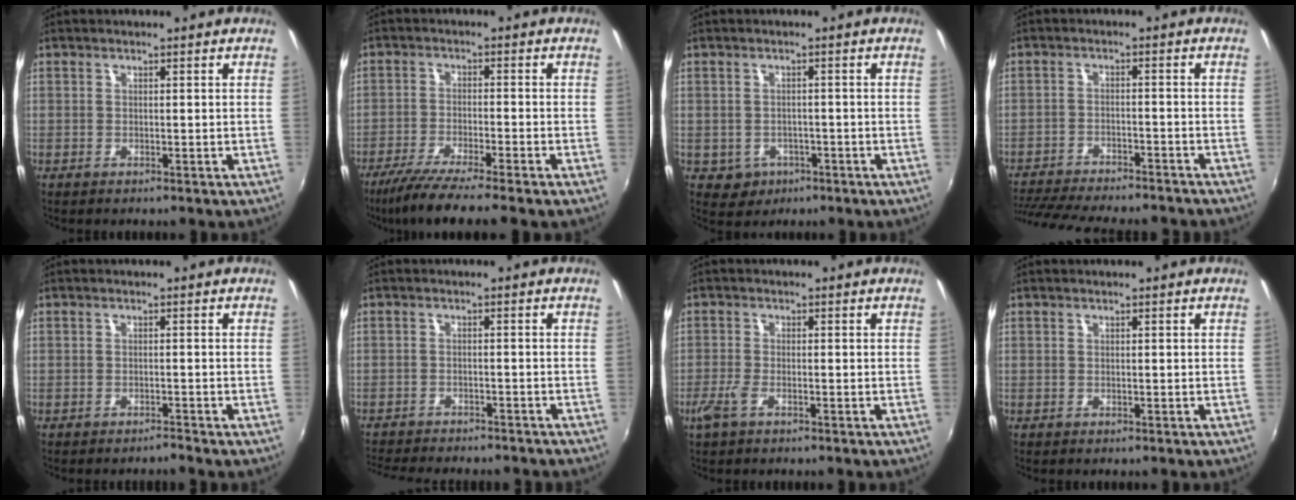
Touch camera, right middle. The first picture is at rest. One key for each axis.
{"total": 9.0, "fx": -7.5, "fy": -0.8, "fz": 5.0, "tx": -0.110, "ty": -0.027, "tz": -0.128}
{"total": 4.2, "fx": -1.6, "fy": 3.8, "fz": 1.0, "tx": -0.031, "ty": 0.002, "tz": -0.015}
{"total": 18.9, "fx": -16.5, "fy": 3.9, "fz": 8.4, "tx": -0.172, "ty": -0.029, "tz": -0.240}
{"total": 1.0, "fx": -1.0, "fy": -0.1, "fz": 0.0, "tx": -0.001, "ty": -0.003, "tz": -0.018}
{"total": 11.1, "fx": -10.0, "fy": 2.2, "fz": 4.3, "tx": -0.102, "ty": -0.020, "tz": -0.149}
{"total": 3.2, "fx": -1.9, "fy": 1.1, "fz": 2.4, "tx": -0.058, "ty": -0.007, "tz": -0.039}
{"total": 0.0}